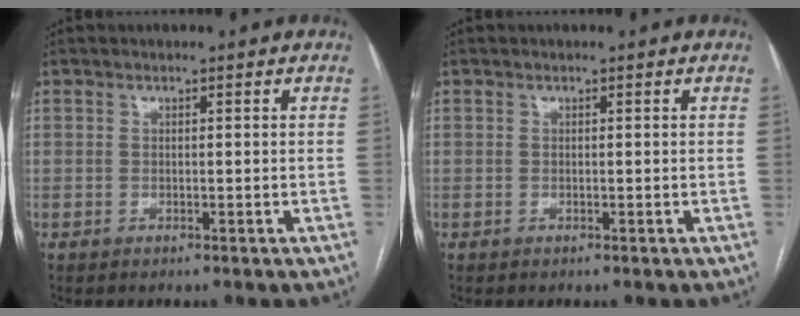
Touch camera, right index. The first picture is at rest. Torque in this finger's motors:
{"motor_torque": [0.01, 0.00, -0.01, 0.00]}